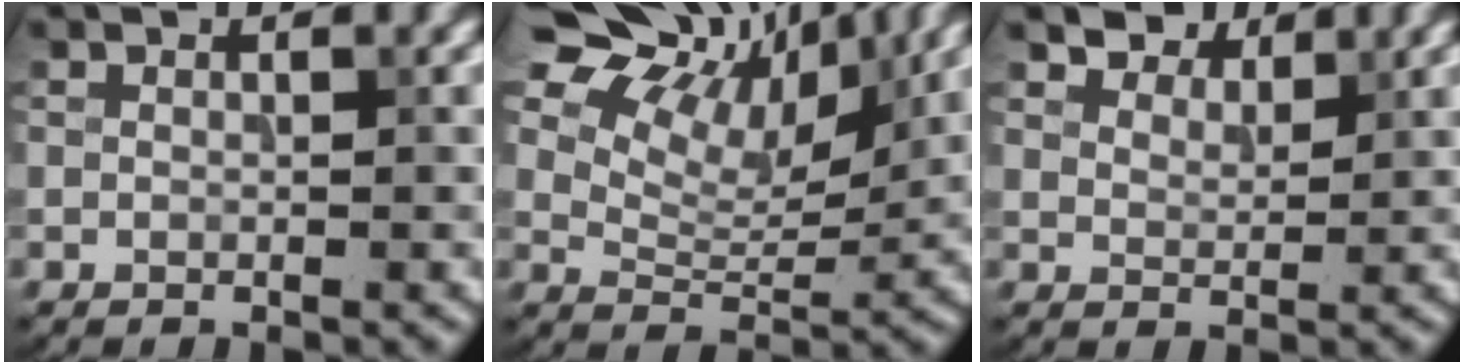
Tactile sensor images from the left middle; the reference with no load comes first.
{"total": 11.9, "force": [8.6, 5.2, 6.3], "torque": [-0.114, 0.018, 0.118]}
{"total": 3.9, "force": [3.4, 1.5, 1.0], "torque": [-0.029, -0.015, 0.071]}